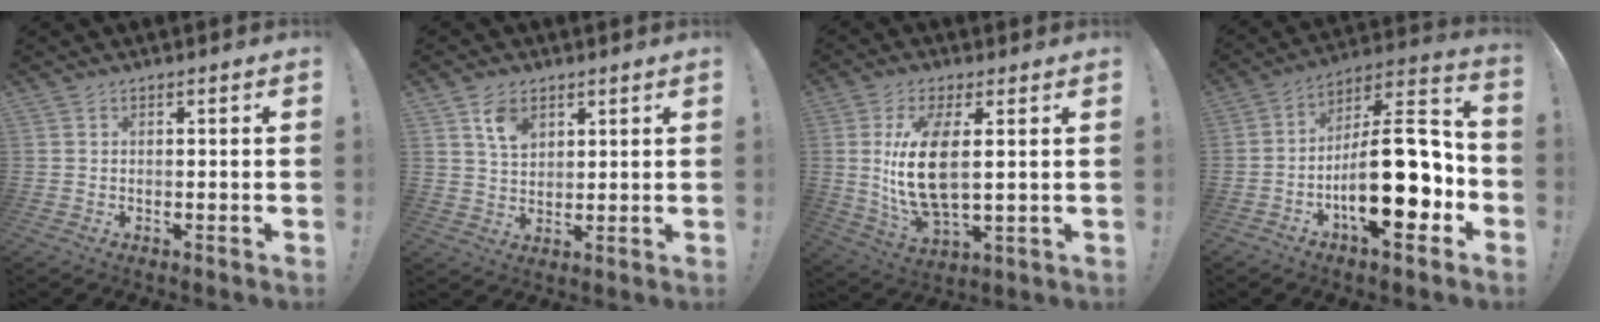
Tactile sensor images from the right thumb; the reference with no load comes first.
{"total": 6.7, "force": [3.8, 4.2, 3.5], "torque": [-0.050, -0.014, 0.070]}
{"total": 14.7, "force": [2.4, 6.3, 13.1], "torque": [-0.264, -0.019, 0.035]}
{"total": 24.4, "force": [-5.5, 9.3, 21.8], "torque": [-0.362, 0.034, -0.079]}